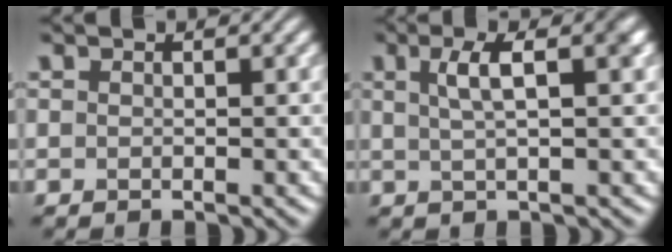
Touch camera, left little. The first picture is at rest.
{"total": 4.1, "force": [1.2, 1.2, 3.7], "torque": [-0.054, 0.009, 0.017]}